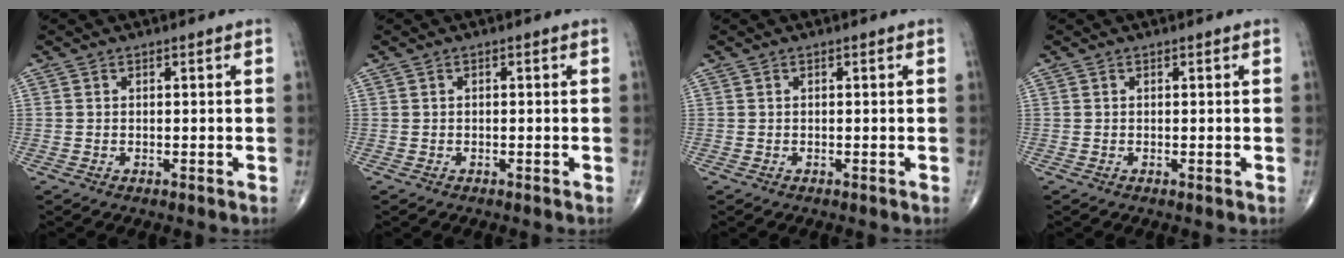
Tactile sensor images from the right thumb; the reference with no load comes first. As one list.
[{"total": 0.0}, {"total": 0.0}, {"total": 0.0}]